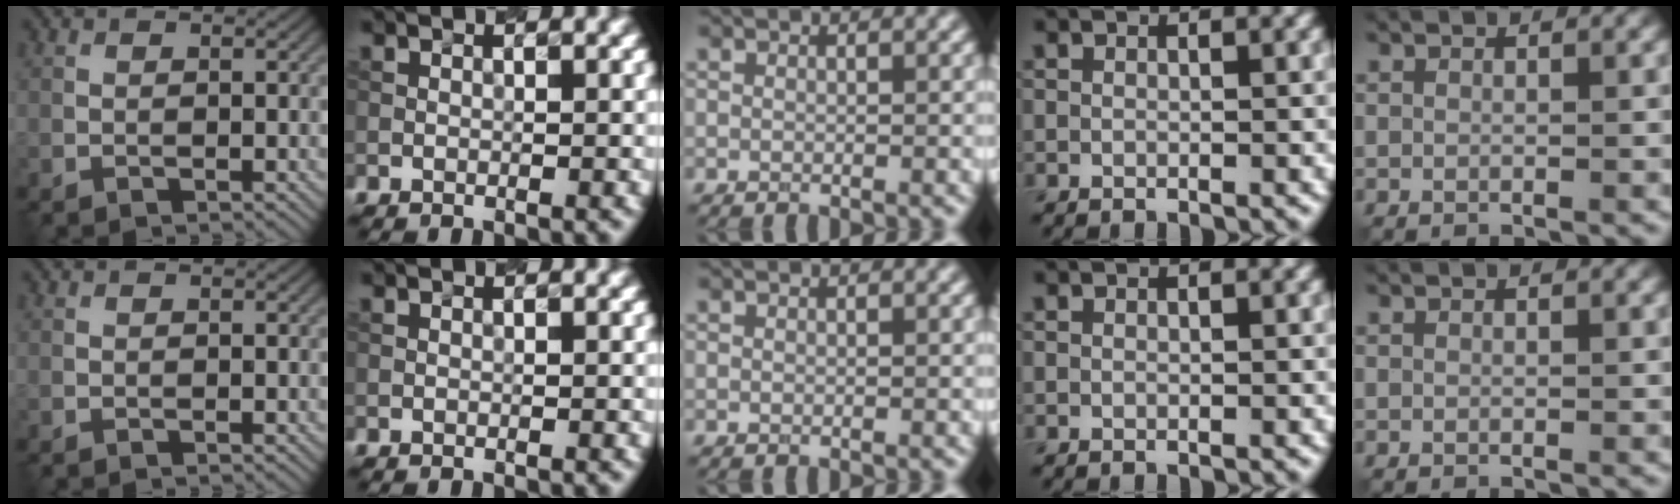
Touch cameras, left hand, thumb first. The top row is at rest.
{}